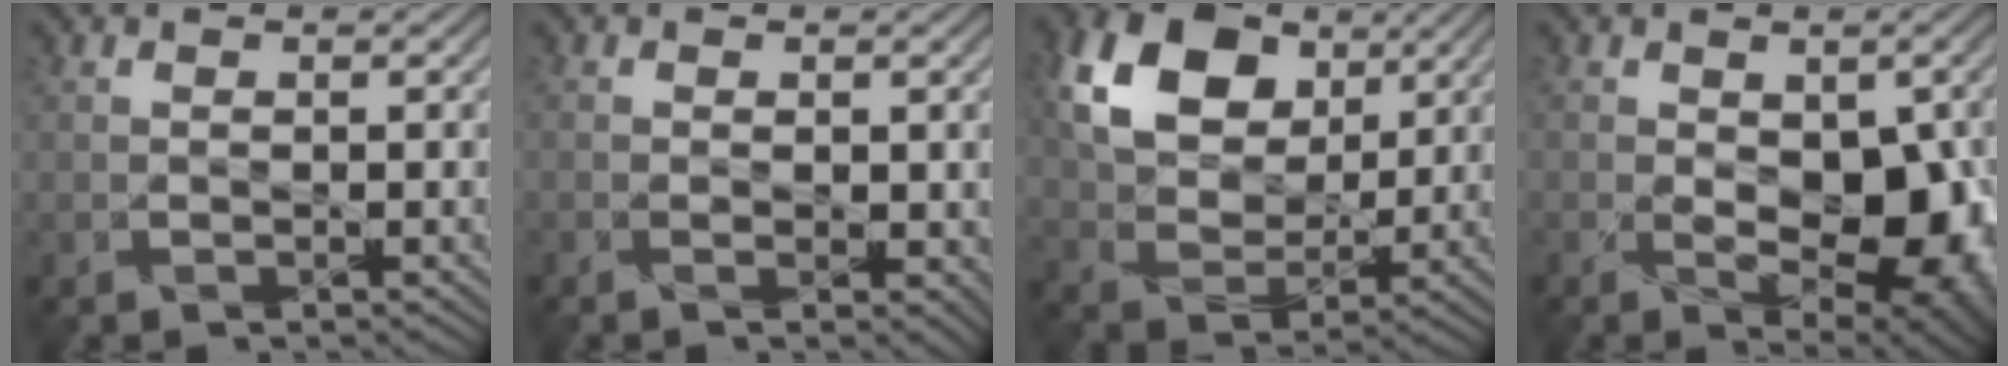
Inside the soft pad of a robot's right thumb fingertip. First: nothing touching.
{"total": 1.0, "force": [0.0, 0.2, 1.0], "torque": [-0.010, 0.000, -0.001]}
{"total": 12.4, "force": [5.3, 8.5, 7.3], "torque": [-0.174, 0.027, 0.093]}
{"total": 9.8, "force": [-1.5, 5.4, 8.1], "torque": [-0.118, -0.025, -0.013]}